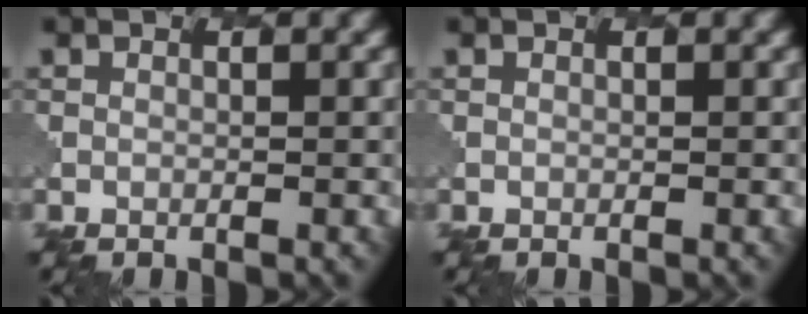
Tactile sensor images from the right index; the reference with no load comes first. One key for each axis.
{"total": 0.0}